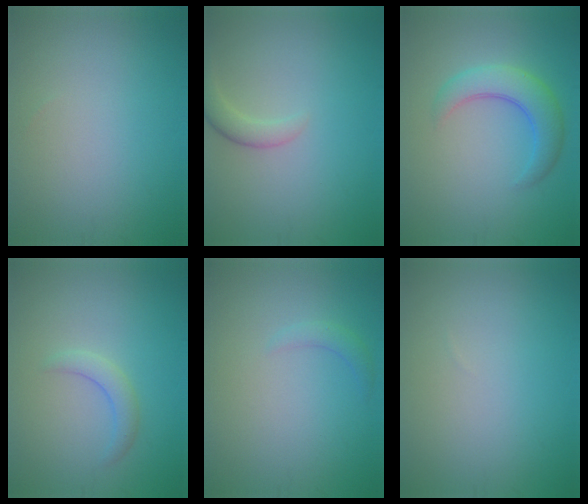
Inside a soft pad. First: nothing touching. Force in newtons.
{"total": 2.0, "press": 2.0, "slide": 0.2}
{"total": 4.4, "press": 4.4, "slide": 0.3}
{"total": 1.9, "press": 1.9, "slide": 0.1}
{"total": 1.3, "press": 1.3, "slide": 0.1}
{"total": 0.0}